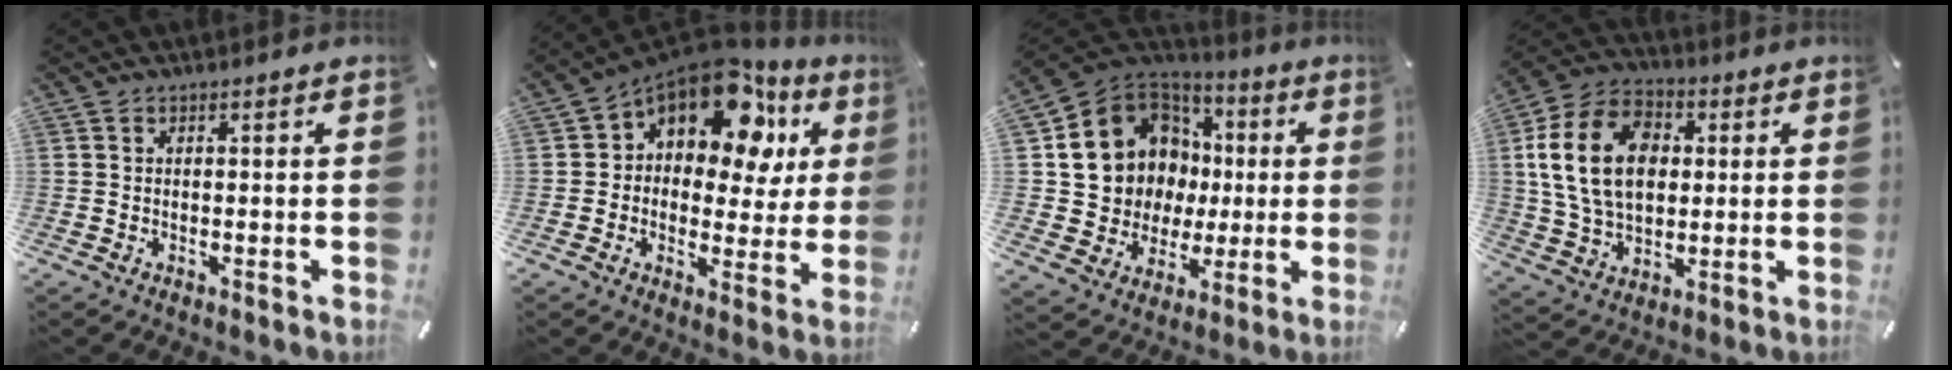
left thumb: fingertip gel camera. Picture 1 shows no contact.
{"total": 16.2, "force": [9.7, 9.0, 9.3], "torque": [-0.152, -0.068, 0.170]}
{"total": 13.7, "force": [3.2, 12.9, 3.6], "torque": [-0.073, -0.039, 0.084]}
{"total": 17.5, "force": [2.2, 13.0, 11.5], "torque": [-0.245, 0.011, 0.034]}